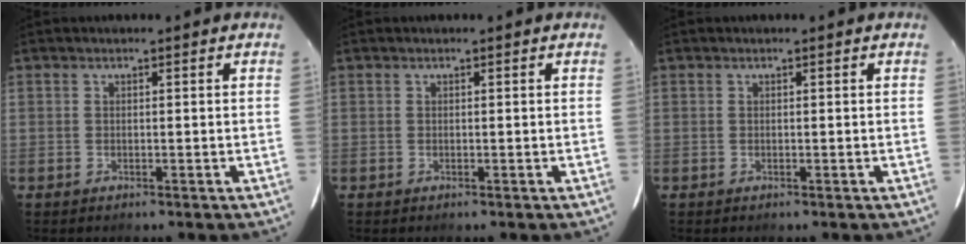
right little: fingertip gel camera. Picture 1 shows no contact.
{"total": 0.0}
{"total": 0.0}